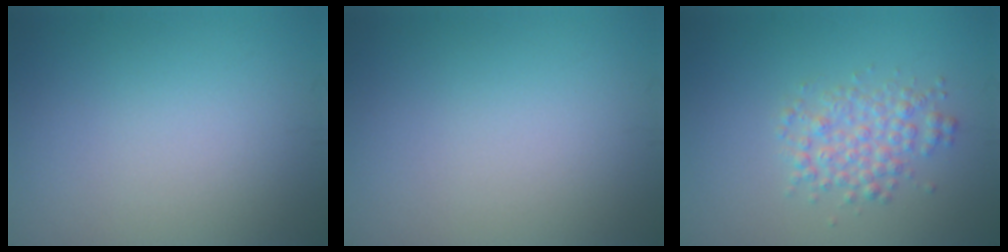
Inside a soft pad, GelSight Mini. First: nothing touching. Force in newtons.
{"total": 0.0}
{"total": 3.0, "press": 3.0, "slide": 0.1}